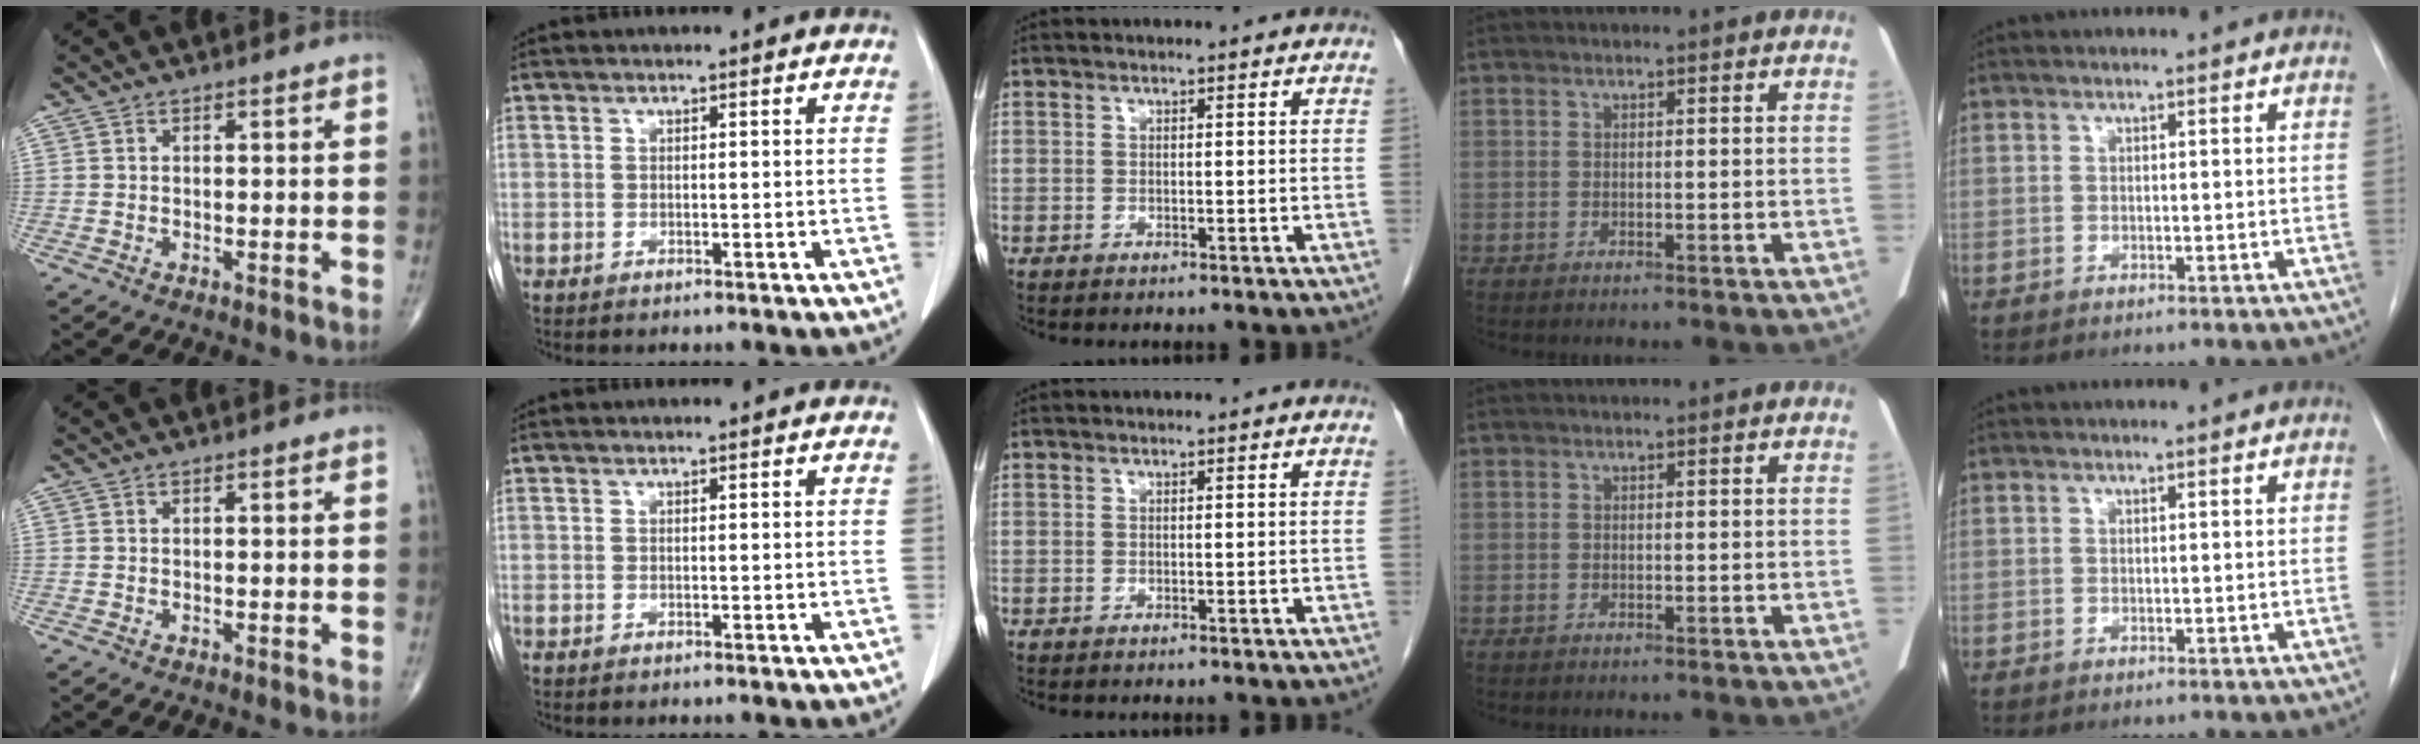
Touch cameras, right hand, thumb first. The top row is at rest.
{}